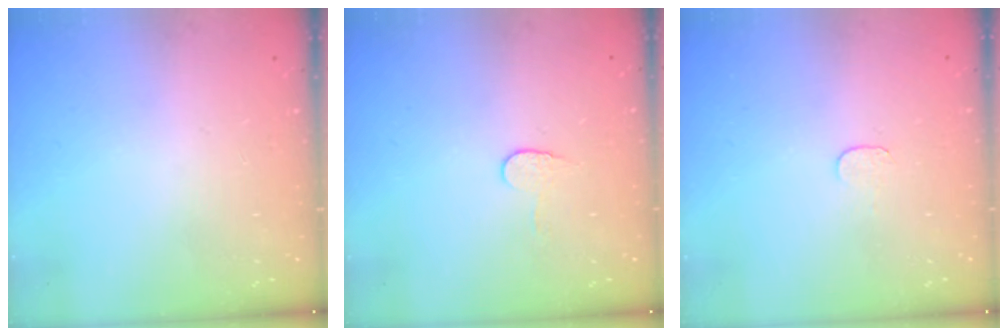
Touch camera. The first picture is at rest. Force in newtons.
{"total": 5.3, "press": 5.3, "slide": 0.5}
{"total": 3.7, "press": 3.7, "slide": 0.4}